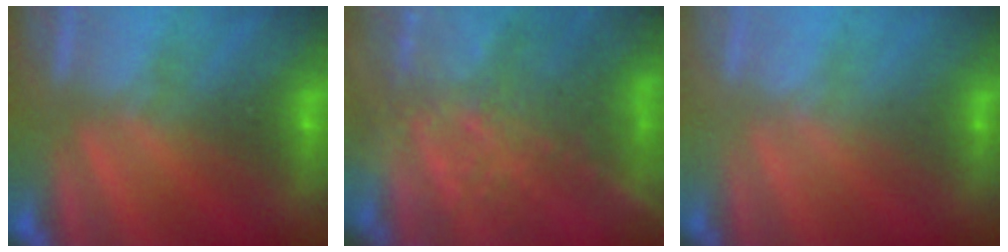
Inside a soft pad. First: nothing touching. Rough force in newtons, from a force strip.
{"total": 7.3}
{"total": 2.3}